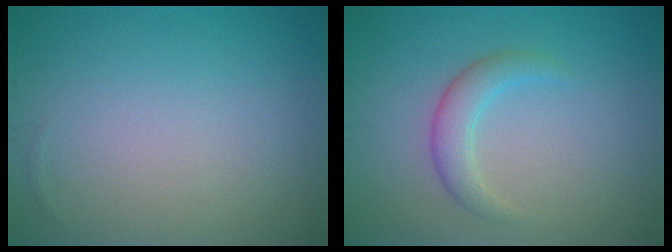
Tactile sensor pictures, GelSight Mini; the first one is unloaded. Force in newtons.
{"total": 2.7, "press": 2.7, "slide": 0.1}